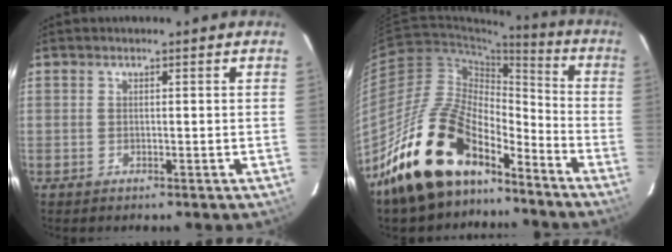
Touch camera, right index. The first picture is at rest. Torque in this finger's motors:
{"motor_torque": [1.14, -1.00, 1.05, 0.21]}